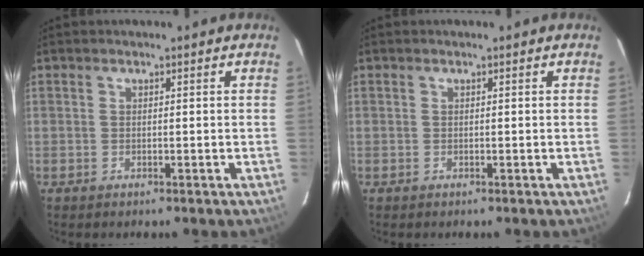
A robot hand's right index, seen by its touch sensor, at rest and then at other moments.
{"total": 0.0}